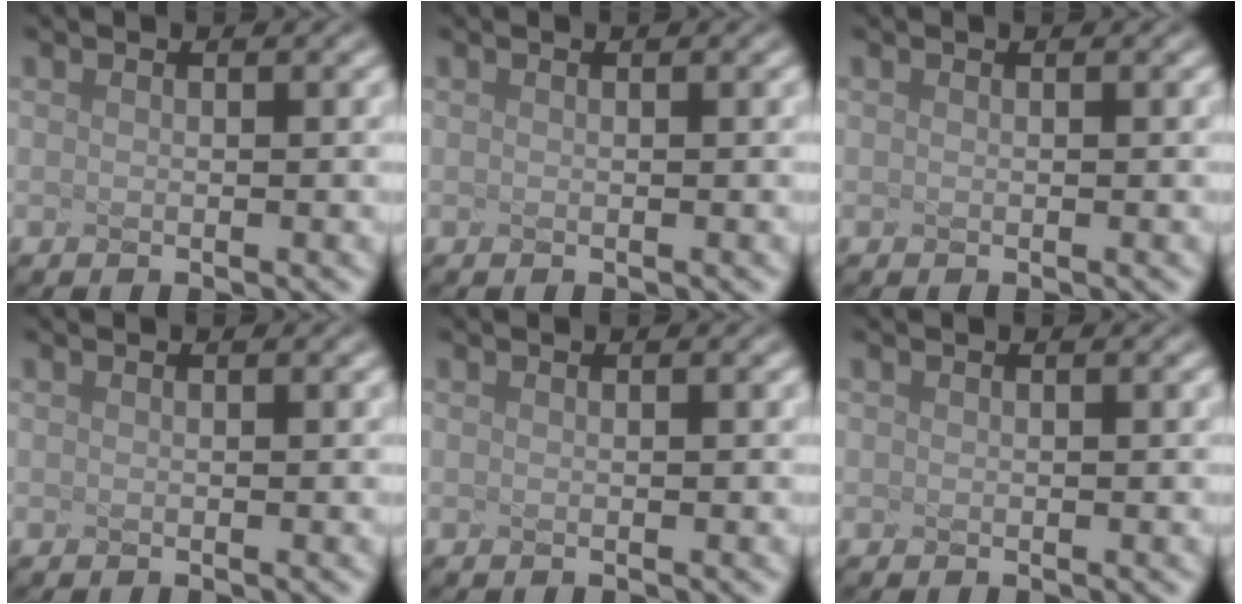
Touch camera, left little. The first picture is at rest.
{"total": 0.0}
{"total": 0.0}
{"total": 0.0}
{"total": 0.0}
{"total": 0.6, "force": [-0.2, -0.3, -0.4], "torque": [0.001, -0.007, 0.007]}